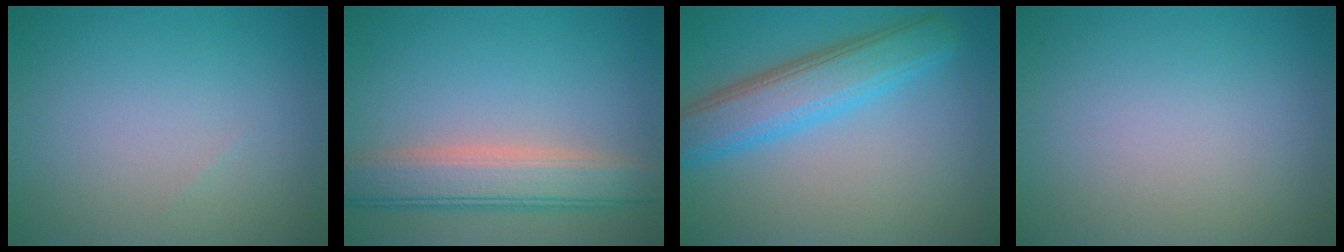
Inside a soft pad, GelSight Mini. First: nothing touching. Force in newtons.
{"total": 5.4, "press": 5.4, "slide": 0.7}
{"total": 5.8, "press": 5.8, "slide": 0.3}
{"total": 0.0}